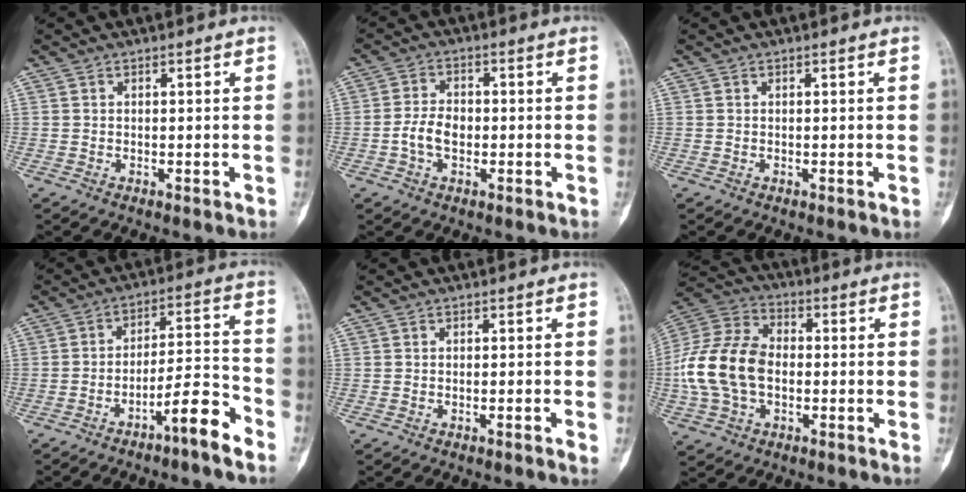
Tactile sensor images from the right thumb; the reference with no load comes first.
{"total": 5.1, "force": [-1.1, 3.3, 3.7], "torque": [-0.067, 0.020, -0.025]}
{"total": 0.0}
{"total": 9.1, "force": [-6.0, 1.1, 6.7], "torque": [-0.108, 0.061, -0.101]}
{"total": 1.0, "force": [-0.4, 0.0, 0.9], "torque": [-0.017, 0.002, -0.006]}
{"total": 15.6, "force": [-1.7, 10.6, 11.3], "torque": [-0.224, 0.033, -0.035]}